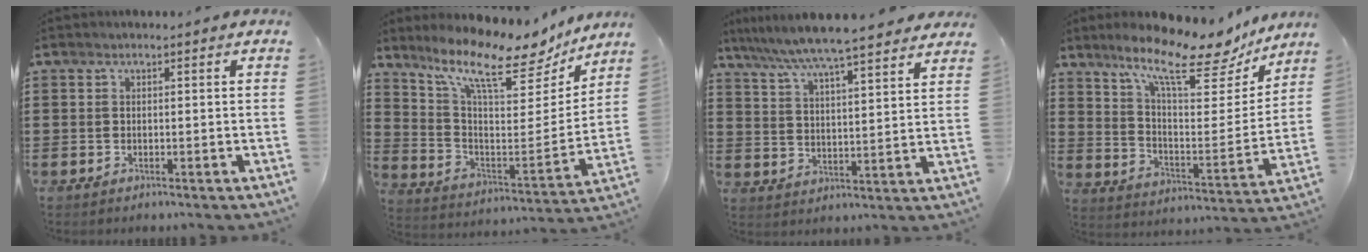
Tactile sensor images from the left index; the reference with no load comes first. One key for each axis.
{"total": 11.4, "fx": 8.7, "fy": 3.2, "fz": 6.6, "tx": -0.143, "ty": -0.062, "tz": 0.141}
{"total": 6.7, "fx": 6.2, "fy": -0.4, "fz": 2.6, "tx": -0.076, "ty": -0.037, "tz": 0.104}
{"total": 13.5, "fx": 10.1, "fy": 3.1, "fz": 8.4, "tx": -0.174, "ty": -0.055, "tz": 0.165}